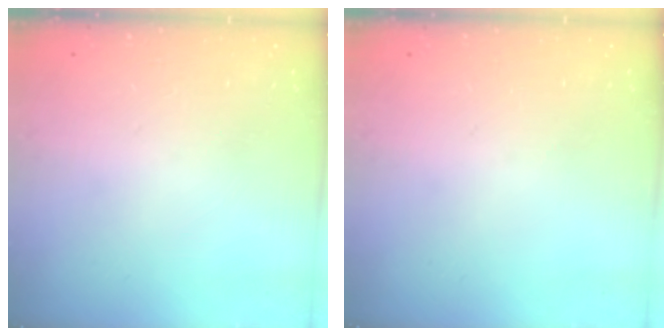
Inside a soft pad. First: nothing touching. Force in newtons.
{"total": 0.0}